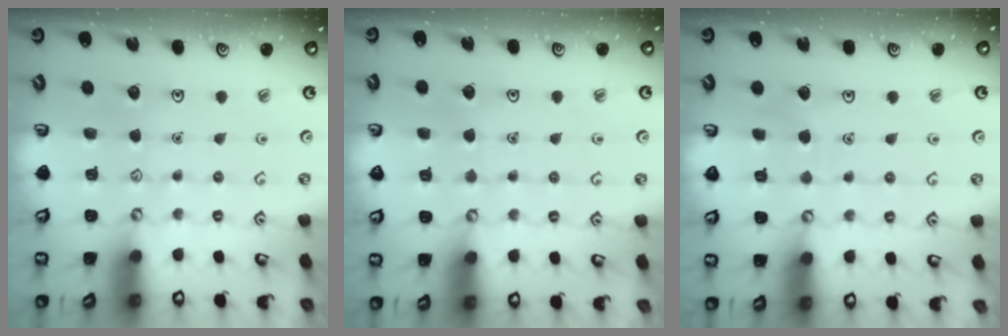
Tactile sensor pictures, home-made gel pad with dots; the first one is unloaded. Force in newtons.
{"total": 2.4, "press": 2.4, "slide": 0.2}
{"total": 2.6, "press": 2.6, "slide": 0.1}